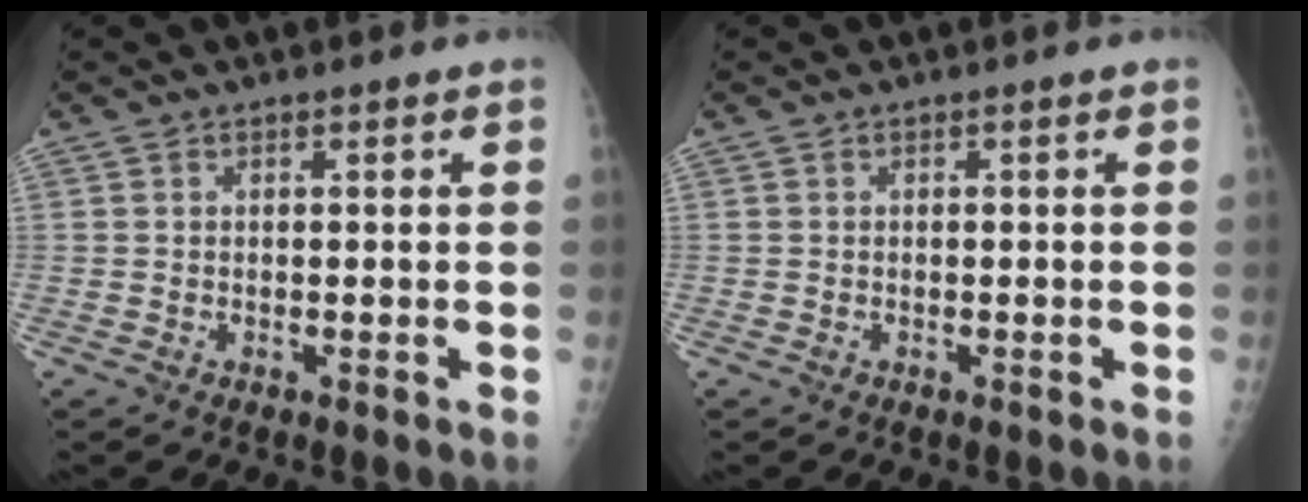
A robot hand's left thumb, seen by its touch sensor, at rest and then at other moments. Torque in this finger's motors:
{"motor_torque": [0.14, 0.14, 0.00, 0.00, 0.00]}